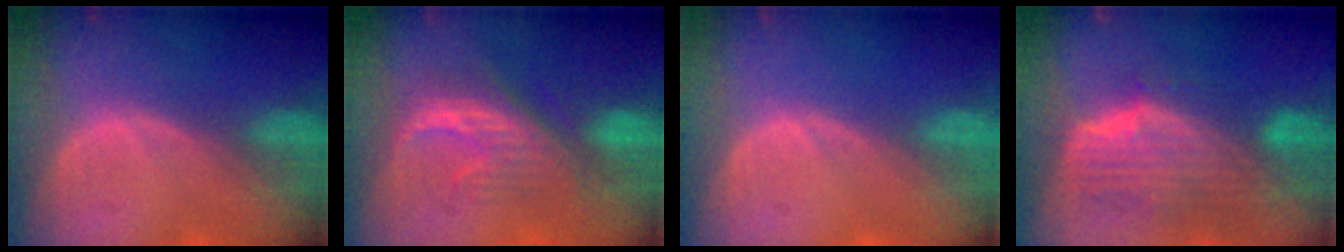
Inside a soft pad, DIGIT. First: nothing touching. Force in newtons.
{"total": 8.1, "press": 7.7, "slide": 2.5}
{"total": 0.0}
{"total": 10.1, "press": 8.9, "slide": 4.6}